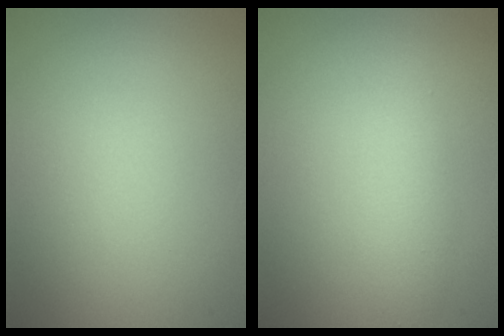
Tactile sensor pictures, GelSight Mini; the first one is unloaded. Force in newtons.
{"total": 2.0, "press": 2.0, "slide": 0.0}